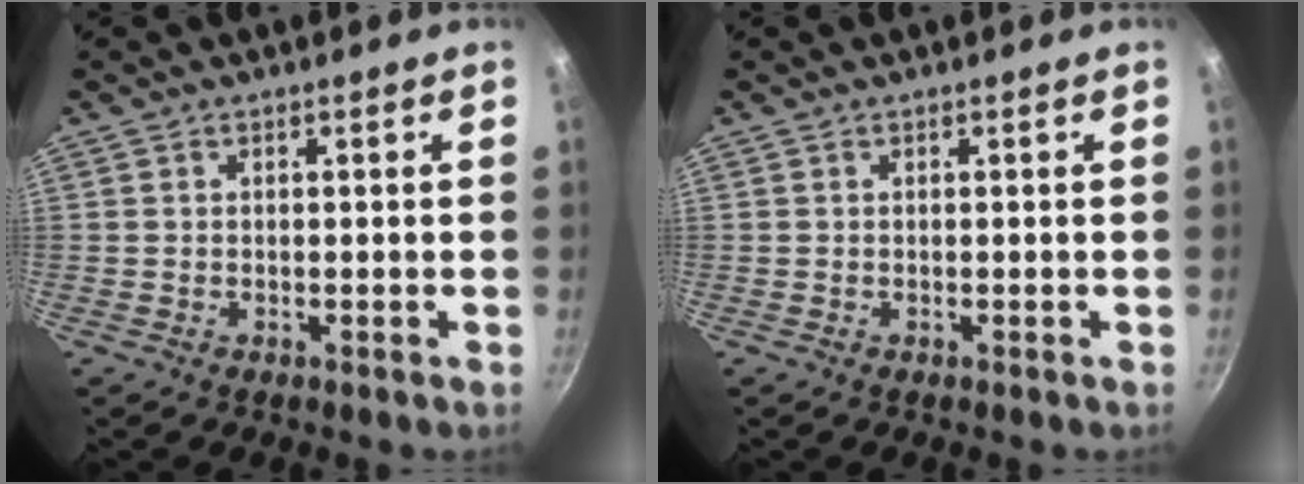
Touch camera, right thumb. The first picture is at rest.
{"total": 0.0}